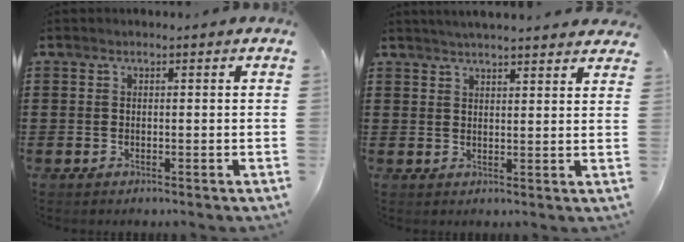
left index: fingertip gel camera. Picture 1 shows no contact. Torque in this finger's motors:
{"motor_torque": [1.99, -0.15, 0.63, 0.12]}